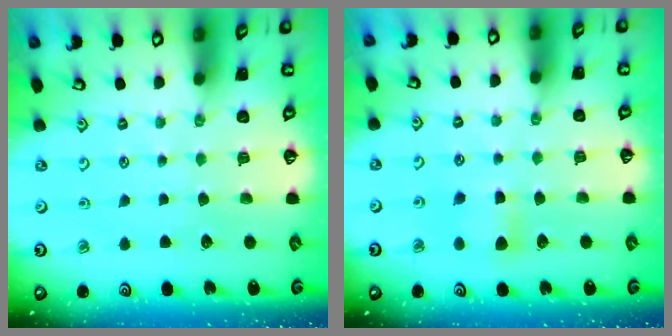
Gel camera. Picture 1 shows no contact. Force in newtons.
{"total": 5.3, "press": 5.3, "slide": 0.8}